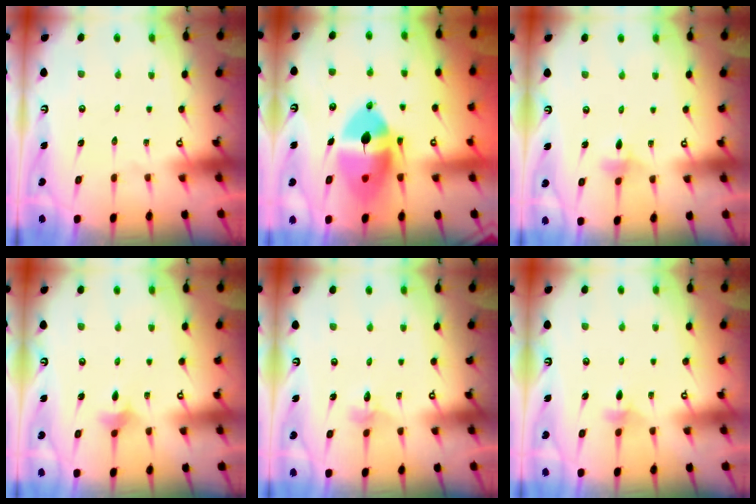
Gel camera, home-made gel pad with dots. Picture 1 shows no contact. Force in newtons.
{"total": 15.6, "press": 15.4, "slide": 2.1}
{"total": 3.7, "press": 3.7, "slide": 0.7}
{"total": 3.9, "press": 3.8, "slide": 0.8}
{"total": 2.4, "press": 2.4, "slide": 0.2}
{"total": 4.7, "press": 4.6, "slide": 0.9}